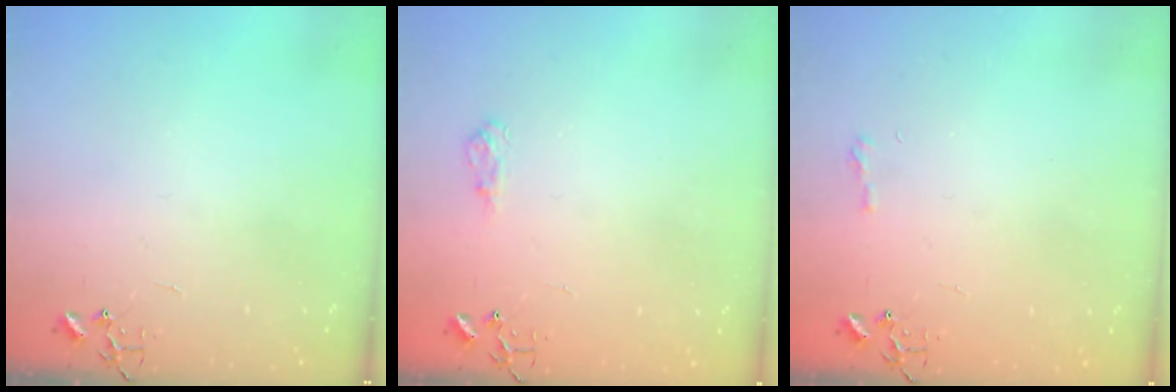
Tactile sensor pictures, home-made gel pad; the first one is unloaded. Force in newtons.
{"total": 7.2, "press": 7.2, "slide": 0.8}
{"total": 7.0, "press": 6.9, "slide": 0.5}